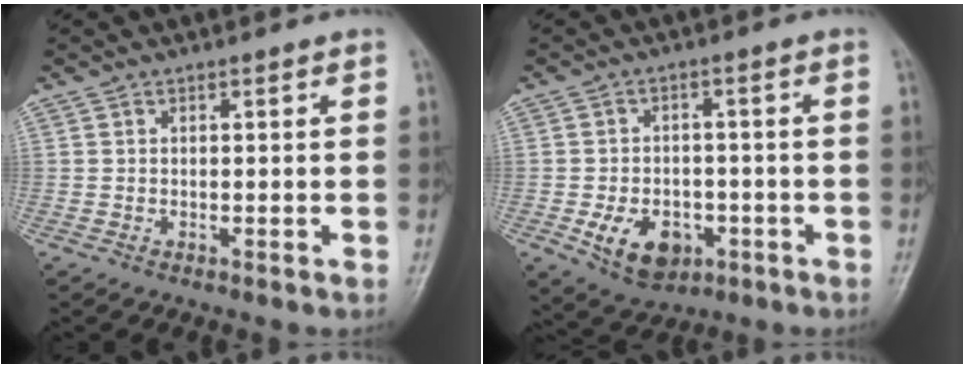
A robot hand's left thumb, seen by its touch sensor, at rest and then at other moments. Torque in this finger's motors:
{"motor_torque": [0.16, 1.85, 0.95, 0.59, 0.08]}